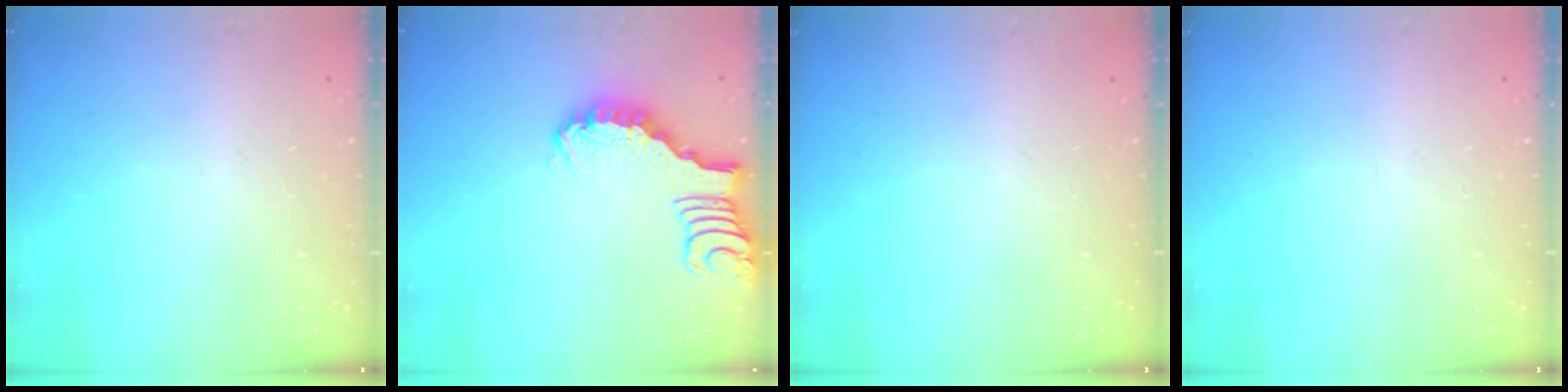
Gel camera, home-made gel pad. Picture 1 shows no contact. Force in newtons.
{"total": 2.7, "press": 2.7, "slide": 0.4}
{"total": 0.0}
{"total": 0.0}